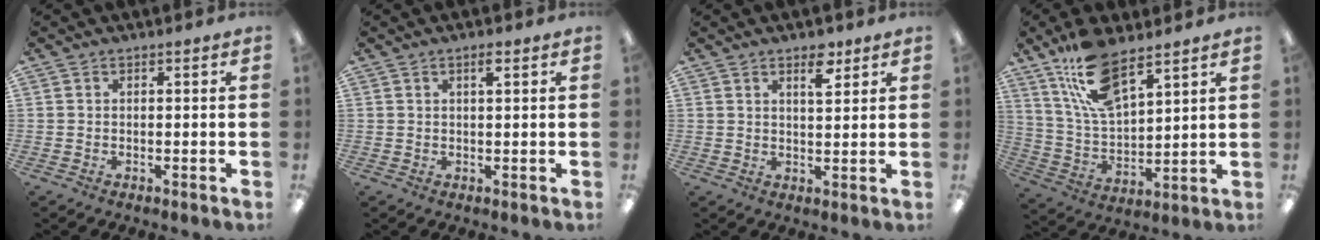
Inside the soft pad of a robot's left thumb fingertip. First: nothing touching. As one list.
[{"total": 1.9, "force": [1.2, 0.4, 1.4], "torque": [-0.024, 0.000, 0.019]}, {"total": 5.3, "force": [3.6, 2.1, 3.3], "torque": [-0.034, -0.016, 0.055]}, {"total": 15.5, "force": [10.5, 6.2, 9.6], "torque": [-0.195, -0.033, 0.191]}]